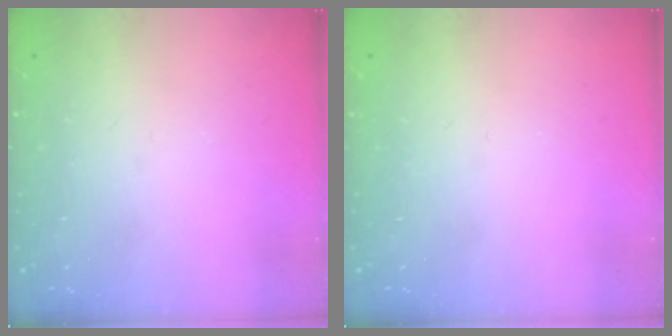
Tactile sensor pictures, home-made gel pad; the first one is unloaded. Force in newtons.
{"total": 0.0}